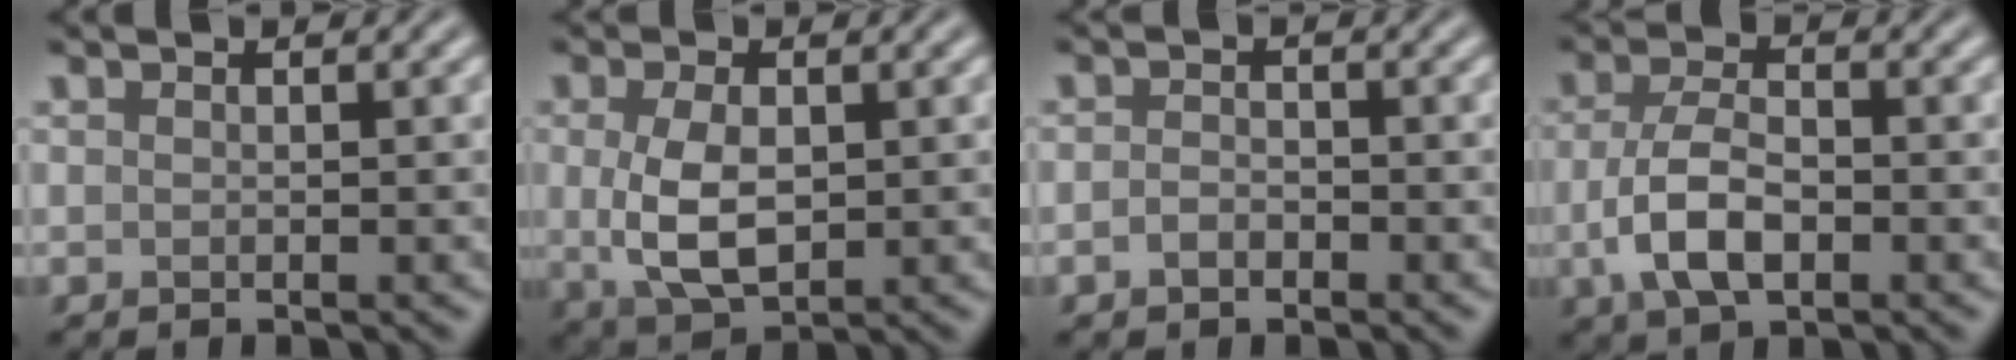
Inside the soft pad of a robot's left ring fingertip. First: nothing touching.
{"total": 5.1, "force": [0.0, 2.9, 4.2], "torque": [-0.094, -0.004, 0.006]}
{"total": 1.4, "force": [-0.7, 1.0, 0.7], "torque": [-0.015, 0.000, -0.016]}
{"total": 5.0, "force": [-1.4, 2.5, 4.0], "torque": [-0.085, -0.002, -0.030]}